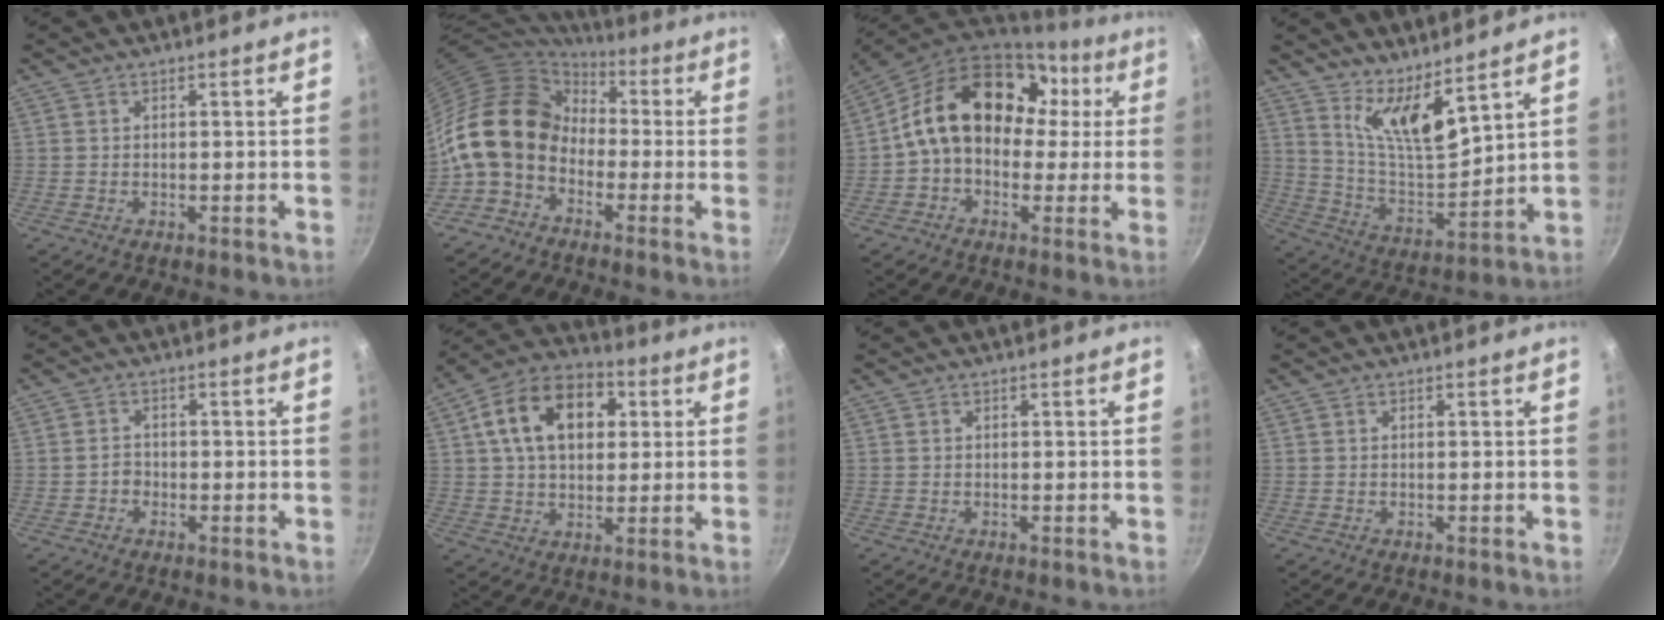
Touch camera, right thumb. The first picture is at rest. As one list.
[{"total": 16.4, "force": [-2.0, 12.7, 10.2], "torque": [-0.172, 0.042, -0.061]}, {"total": 19.8, "force": [2.8, 14.7, 13.0], "torque": [-0.182, 0.050, 0.034]}, {"total": 11.5, "force": [7.9, 2.7, 7.9], "torque": [-0.126, -0.092, 0.157]}, {"total": 2.0, "force": [-0.8, 1.6, 0.7], "torque": [-0.003, 0.012, -0.014]}, {"total": 16.5, "force": [4.3, 11.2, 11.4], "torque": [-0.162, 0.018, 0.056]}, {"total": 0.0}, {"total": 0.0}]